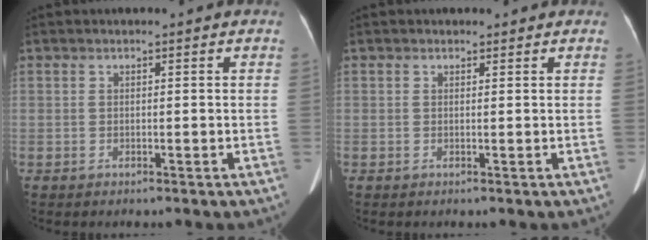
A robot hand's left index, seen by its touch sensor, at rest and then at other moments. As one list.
[{"total": 1.0, "force": [0.6, 0.8, -0.2], "torque": [0.010, 0.000, 0.004]}]